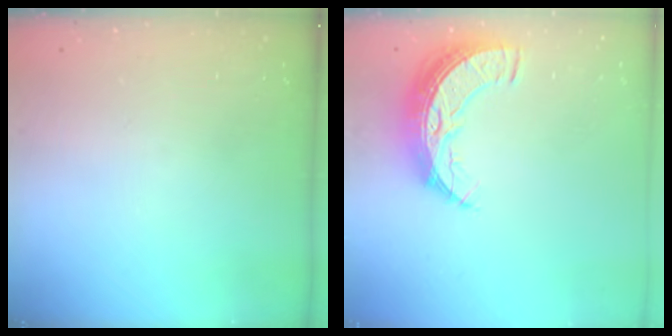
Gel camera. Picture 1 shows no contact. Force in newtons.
{"total": 9.9, "press": 9.9, "slide": 0.7}